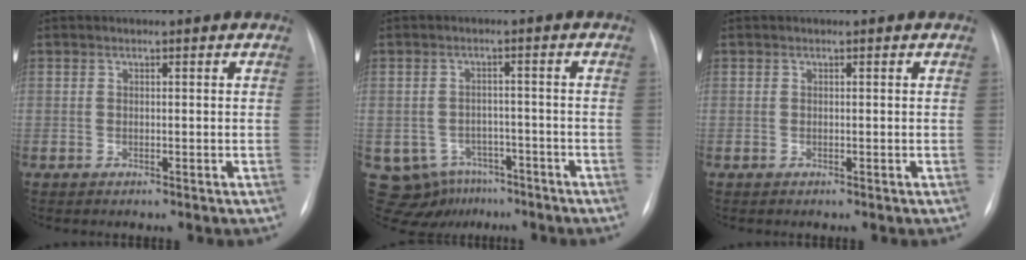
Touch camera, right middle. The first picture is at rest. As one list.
[{"total": 9.2, "force": [-5.9, 6.8, 1.9], "torque": [-0.046, 0.013, -0.071]}, {"total": 0.0}]